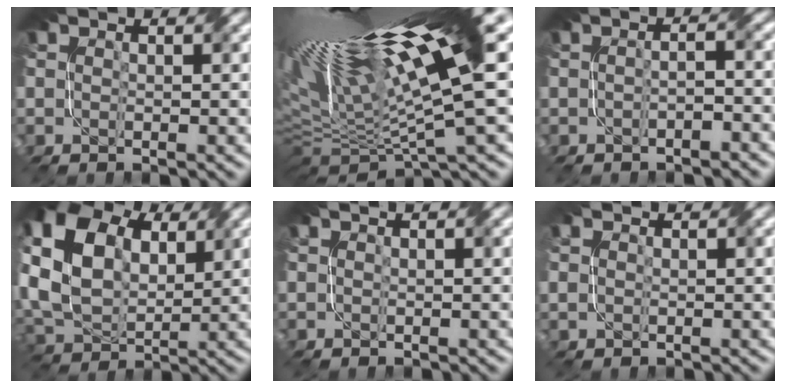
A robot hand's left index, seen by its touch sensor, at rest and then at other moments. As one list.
[{"total": 16.1, "force": [4.6, 3.7, 15.0], "torque": [-0.265, 0.006, 0.093]}, {"total": 1.9, "force": [-1.0, 0.4, 1.6], "torque": [-0.024, 0.005, -0.020]}, {"total": 12.8, "force": [3.9, 8.7, 8.5], "torque": [-0.204, 0.020, 0.073]}, {"total": 1.5, "force": [1.1, 0.4, 0.9], "torque": [-0.013, -0.003, 0.012]}, {"total": 1.2, "force": [0.6, 0.7, 0.8], "torque": [-0.020, 0.001, 0.016]}]